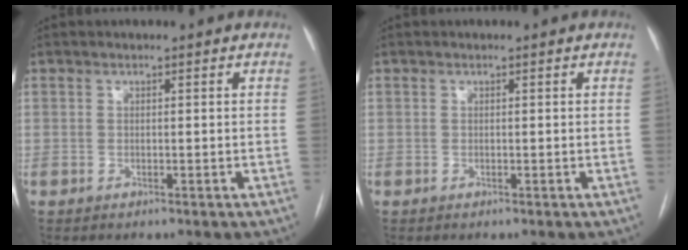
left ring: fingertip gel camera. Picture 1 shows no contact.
{"total": 0.0}